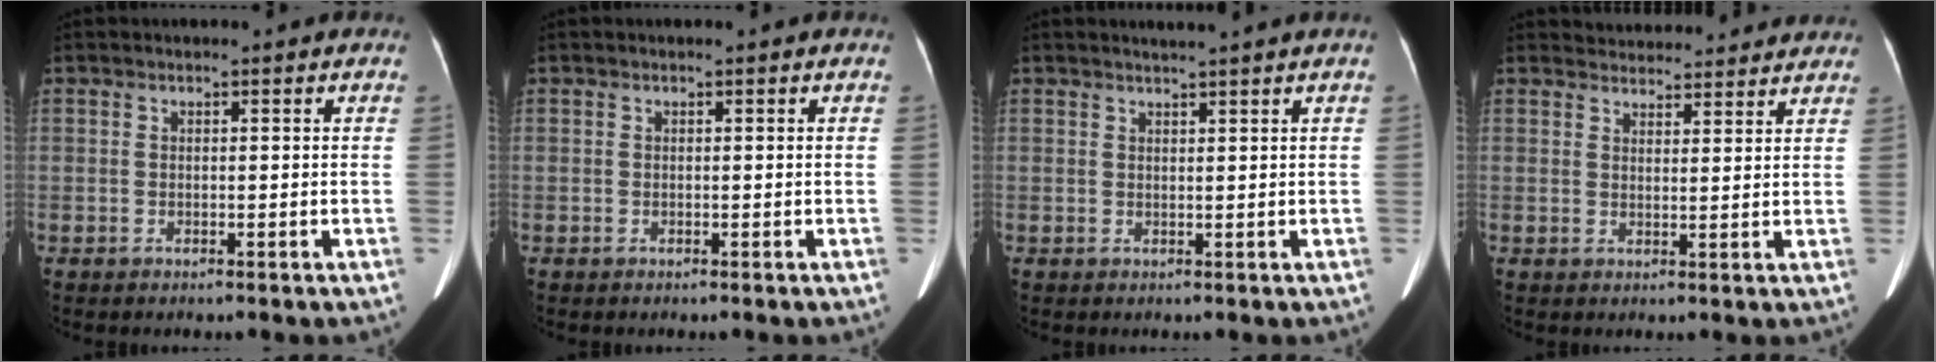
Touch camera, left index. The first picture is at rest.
{"total": 0.0}
{"total": 1.3, "force": [1.0, -0.5, 0.6], "torque": [-0.014, -0.005, 0.023]}
{"total": 9.6, "force": [9.1, 2.6, 1.3], "torque": [-0.002, 0.025, 0.104]}